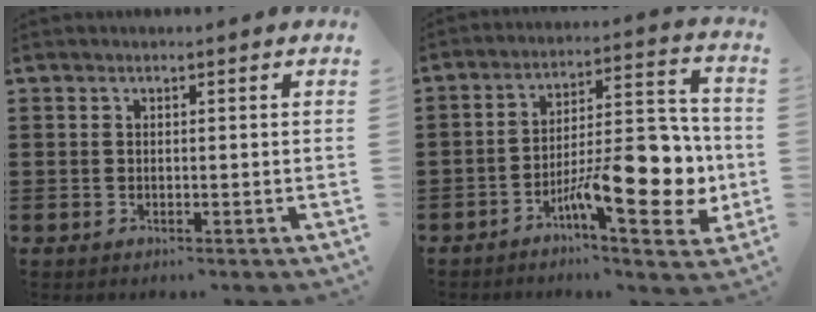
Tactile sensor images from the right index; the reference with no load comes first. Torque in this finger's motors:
{"motor_torque": [2.14, 0.00, 1.05, 0.19]}